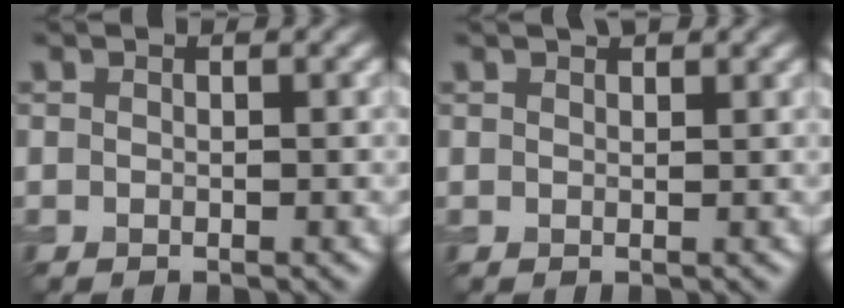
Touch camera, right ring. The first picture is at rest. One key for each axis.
{"total": 1.5, "fx": 1.2, "fy": 0.5, "fz": 0.7, "tx": -0.014, "ty": 0.000, "tz": 0.016}